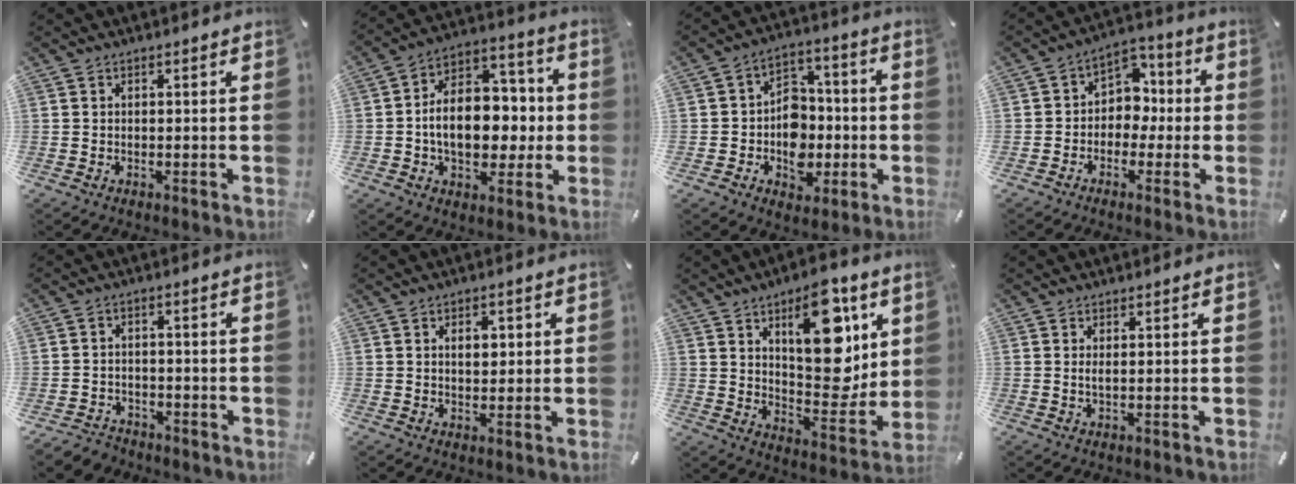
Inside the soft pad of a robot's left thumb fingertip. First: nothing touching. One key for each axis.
{"total": 15.2, "fx": -2.0, "fy": 11.1, "fz": 10.2, "tx": -0.163, "ty": 0.010, "tz": -0.032}
{"total": 10.6, "fx": -3.1, "fy": 9.2, "fz": 4.2, "tx": -0.059, "ty": 0.028, "tz": -0.047}
{"total": 7.4, "fx": -1.1, "fy": 6.8, "fz": 2.6, "tx": -0.038, "ty": 0.015, "tz": -0.022}
{"total": 3.9, "fx": -3.2, "fy": 2.0, "fz": 0.5, "tx": -0.019, "ty": 0.018, "tz": -0.068}
{"total": 3.9, "fx": 0.7, "fy": 2.7, "fz": 2.8, "tx": -0.028, "ty": -0.004, "tz": 0.001}
{"total": 17.1, "fx": 8.5, "fy": 8.5, "fz": 12.2, "tx": -0.152, "ty": -0.054, "tz": 0.143}
{"total": 1.4, "fx": 0.3, "fy": 0.2, "fz": 1.4, "tx": -0.027, "ty": -0.001, "tz": 0.004}